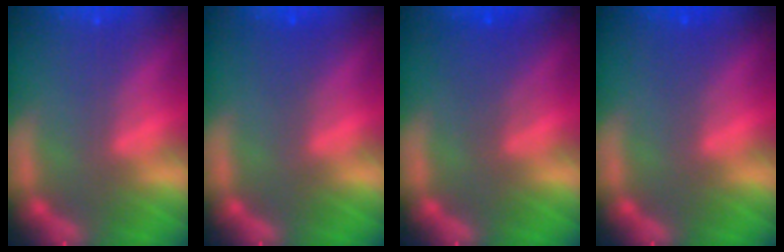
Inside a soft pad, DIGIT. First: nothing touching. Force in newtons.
{"total": 1.0}
{"total": 2.4}
{"total": 0.9}